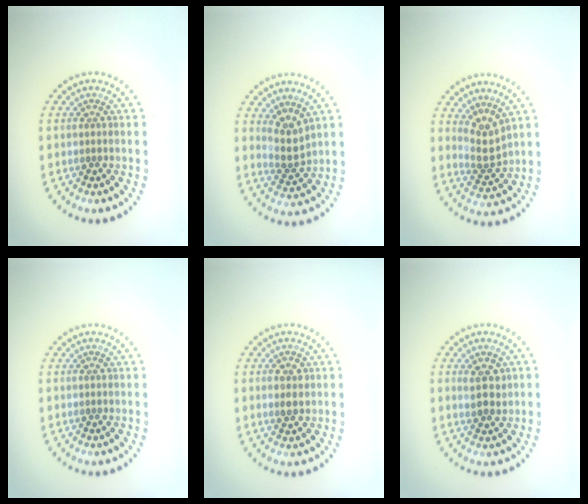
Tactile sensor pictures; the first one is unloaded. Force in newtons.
{"total": 2.5, "press": 1.8, "slide": 1.7}
{"total": 2.8, "press": 1.8, "slide": 2.1}
{"total": 0.0}
{"total": 1.8, "press": 1.8, "slide": 0.1}
{"total": 2.3, "press": 2.2, "slide": 0.7}